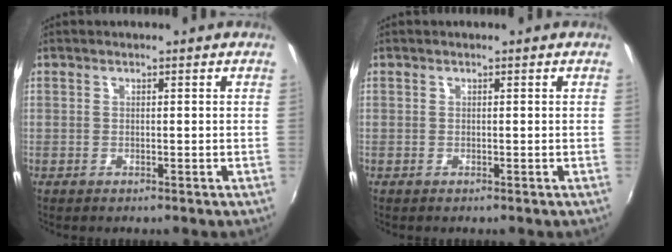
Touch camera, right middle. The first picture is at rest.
{"total": 0.0}